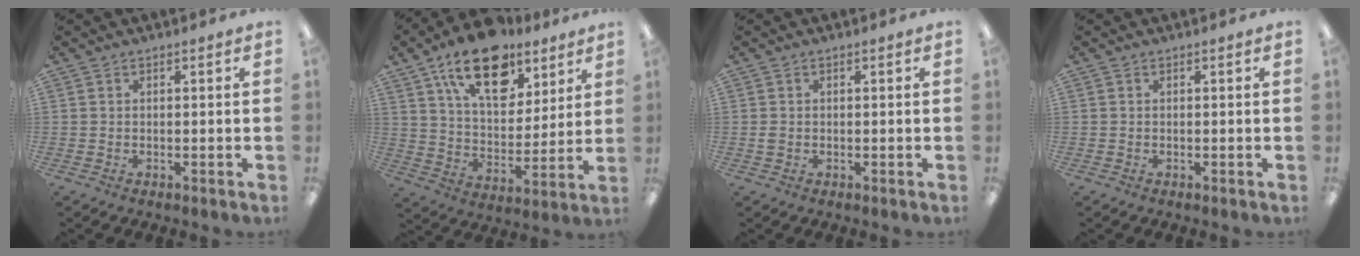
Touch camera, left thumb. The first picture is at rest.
{"total": 19.9, "force": [12.4, 10.6, 11.4], "torque": [-0.177, -0.058, 0.216]}
{"total": 1.1, "force": [0.0, 0.9, 0.6], "torque": [-0.004, 0.001, -0.003]}
{"total": 0.0}